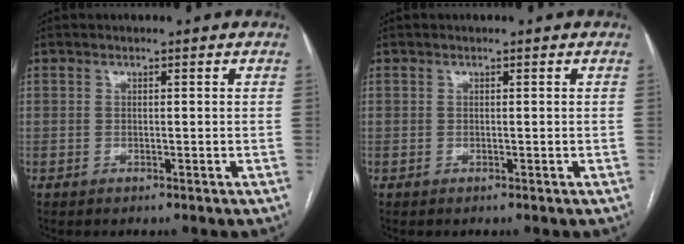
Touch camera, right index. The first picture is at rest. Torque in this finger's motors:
{"motor_torque": [0.03, 0.03, 0.00, 0.00]}